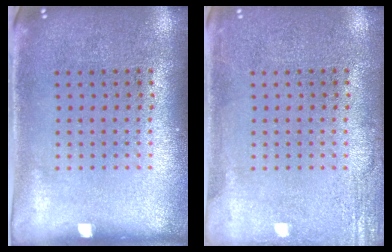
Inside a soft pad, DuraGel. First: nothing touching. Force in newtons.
{"total": 2.2, "press": 2.2, "slide": 0.4}